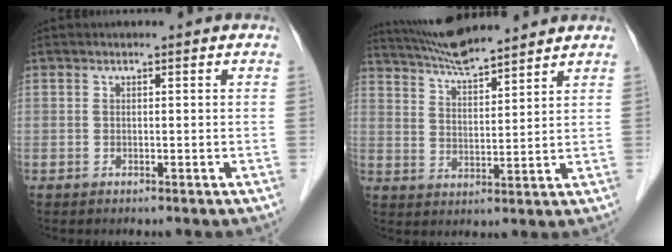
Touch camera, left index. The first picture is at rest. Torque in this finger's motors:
{"motor_torque": [-0.14, -0.88, 0.55, 0.13]}